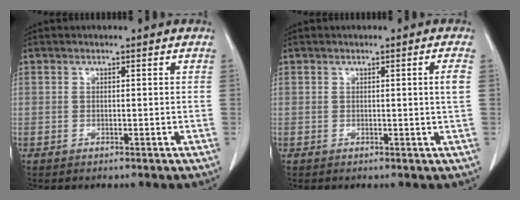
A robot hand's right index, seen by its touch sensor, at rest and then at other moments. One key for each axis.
{"total": 1.8, "fx": 0.2, "fy": -0.6, "fz": 1.7, "tx": -0.025, "ty": -0.003, "tz": 0.005}